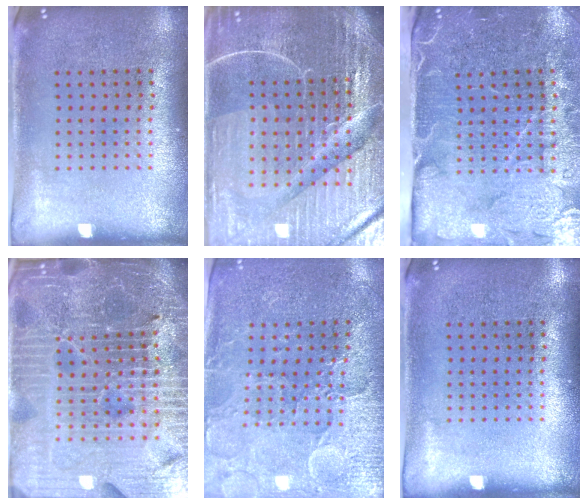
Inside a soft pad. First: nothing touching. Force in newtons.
{"total": 6.3, "press": 5.7, "slide": 2.8}
{"total": 4.6, "press": 3.9, "slide": 2.5}
{"total": 7.1, "press": 6.2, "slide": 3.5}
{"total": 3.3, "press": 3.2, "slide": 0.7}
{"total": 0.0}